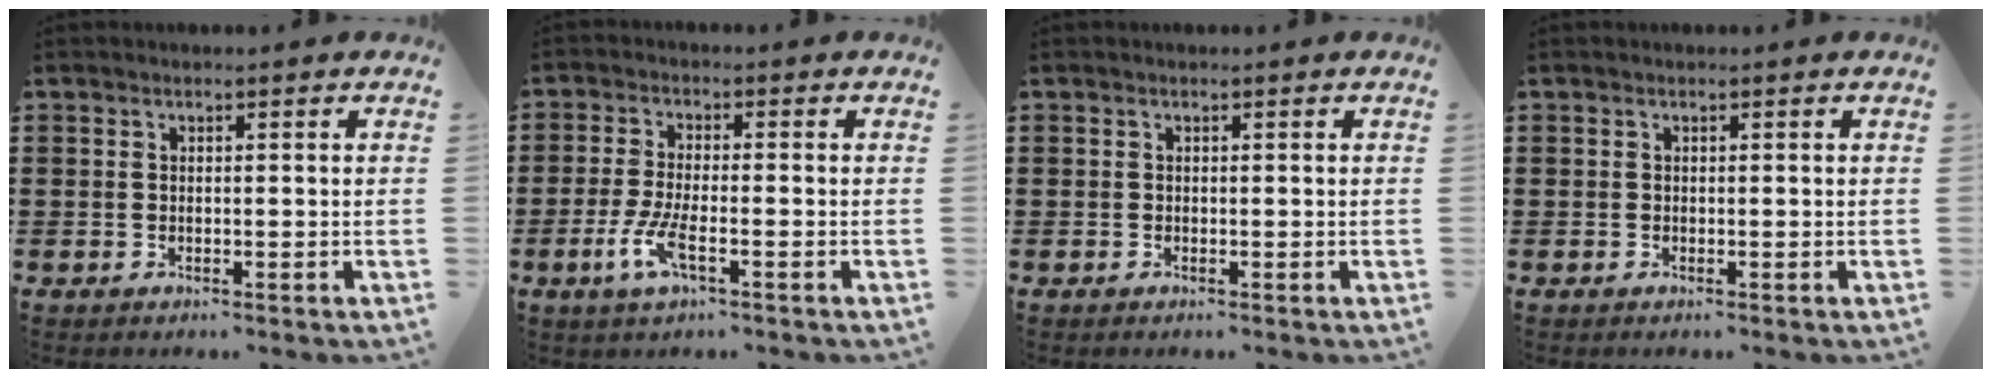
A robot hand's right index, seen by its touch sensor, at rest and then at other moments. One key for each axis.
{"total": 5.4, "fx": -2.3, "fy": 1.2, "fz": 4.7, "tx": -0.111, "ty": -0.016, "tz": -0.049}
{"total": 0.0}
{"total": 0.0}